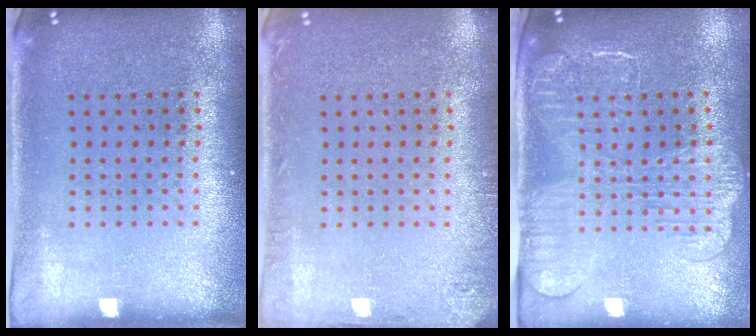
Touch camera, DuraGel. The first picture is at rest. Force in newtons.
{"total": 1.4, "press": 1.4, "slide": 0.1}
{"total": 2.3, "press": 2.0, "slide": 1.3}